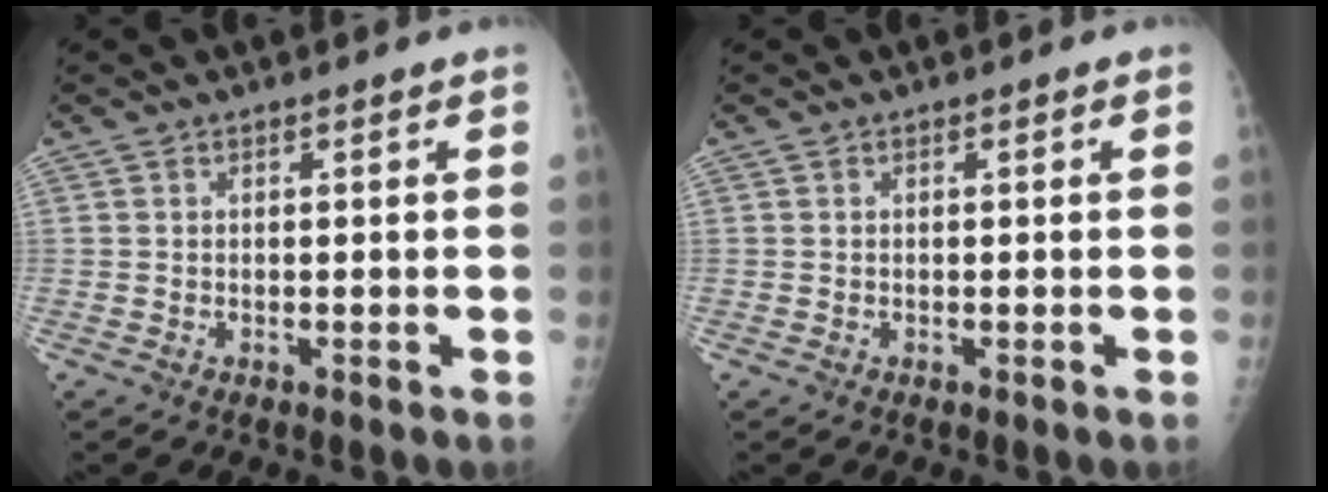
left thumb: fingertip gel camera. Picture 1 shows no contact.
{"total": 0.0}